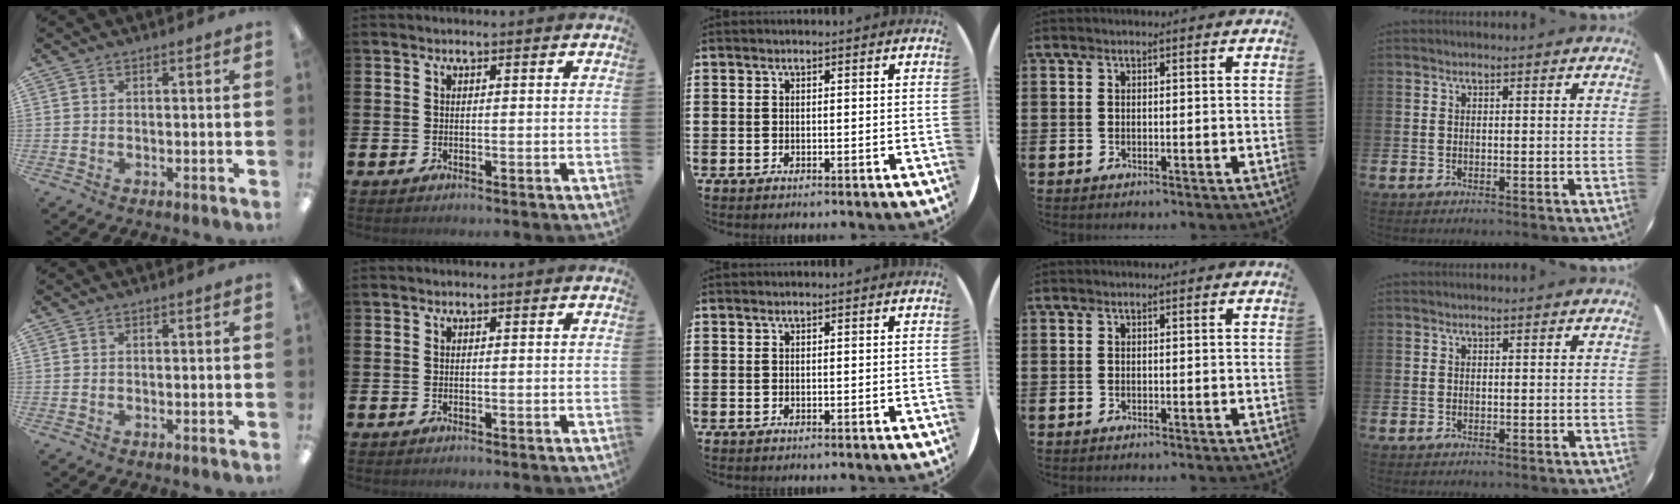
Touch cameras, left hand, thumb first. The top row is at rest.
{}